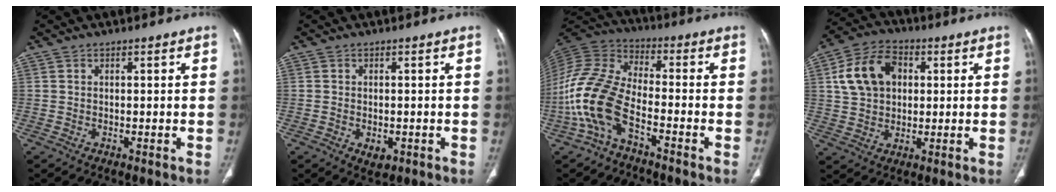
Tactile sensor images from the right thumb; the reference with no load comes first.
{"total": 2.6, "force": [-0.9, 1.7, 1.8], "torque": [-0.022, 0.000, -0.005]}
{"total": 14.2, "force": [-6.2, 6.8, 10.8], "torque": [-0.243, 0.051, -0.130]}
{"total": 12.3, "force": [2.8, 8.9, 8.0], "torque": [-0.131, 0.013, 0.046]}